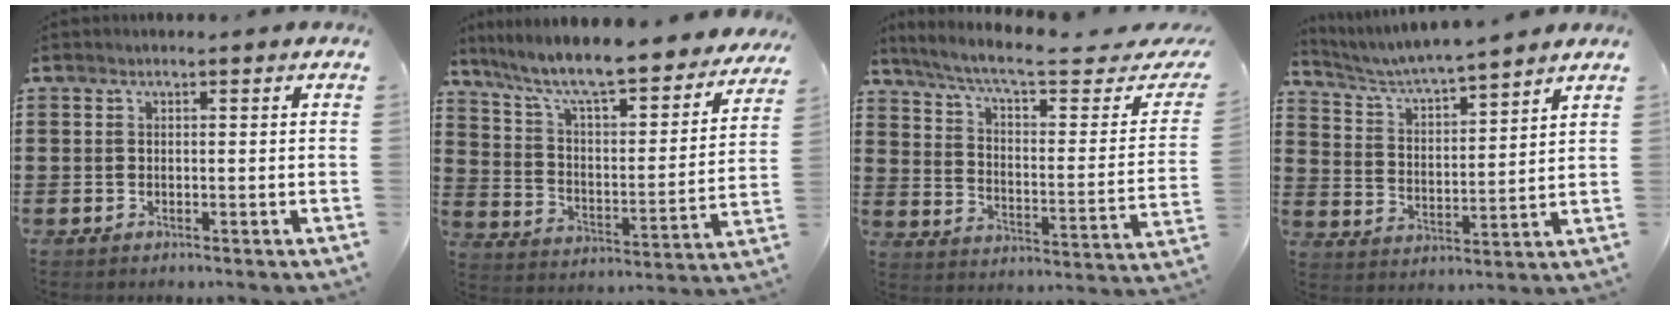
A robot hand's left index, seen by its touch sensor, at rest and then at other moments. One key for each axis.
{"total": 8.5, "fx": 7.3, "fy": 0.5, "fz": 4.3, "tx": -0.115, "ty": -0.058, "tz": 0.118}
{"total": 8.0, "fx": 6.2, "fy": 0.7, "fz": 5.0, "tx": -0.122, "ty": -0.041, "tz": 0.102}
{"total": 4.7, "fx": 4.4, "fy": -0.1, "fz": 1.5, "tx": -0.051, "ty": -0.031, "tz": 0.071}